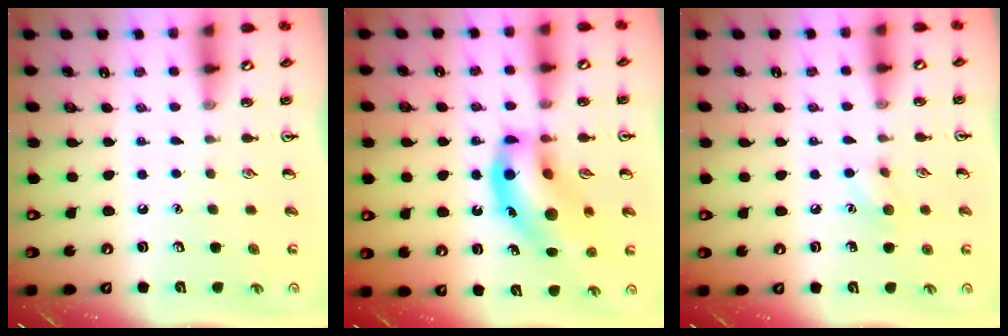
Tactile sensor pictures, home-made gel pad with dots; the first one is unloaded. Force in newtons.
{"total": 17.4, "press": 17.1, "slide": 3.0}
{"total": 7.1, "press": 6.9, "slide": 1.8}